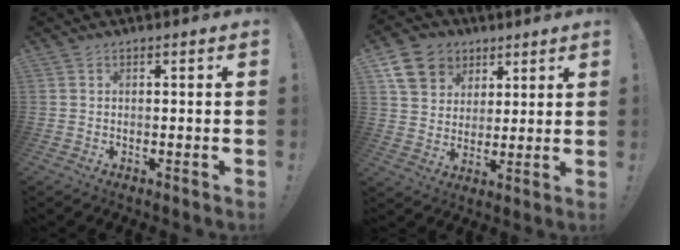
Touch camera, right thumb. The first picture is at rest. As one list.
[{"total": 12.5, "force": [6.3, 10.0, 4.2], "torque": [-0.057, -0.033, 0.128]}]